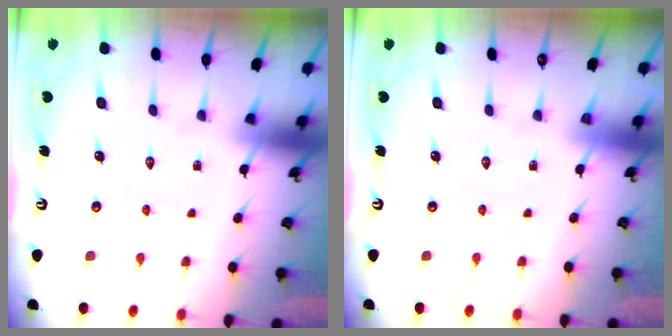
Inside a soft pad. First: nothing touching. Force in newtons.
{"total": 0.0}